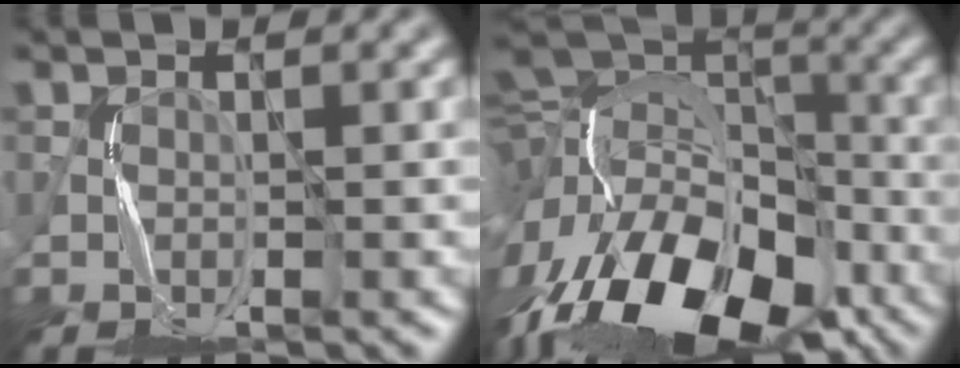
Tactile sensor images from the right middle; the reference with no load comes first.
{"total": 19.5, "force": [-11.1, 10.7, 12.0], "torque": [-0.220, -0.006, -0.179]}